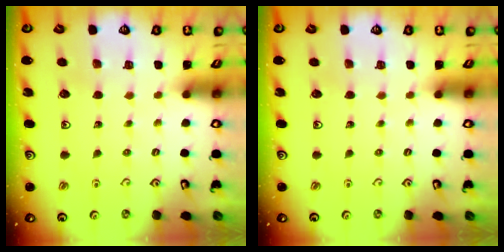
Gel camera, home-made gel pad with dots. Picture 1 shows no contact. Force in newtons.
{"total": 0.0}